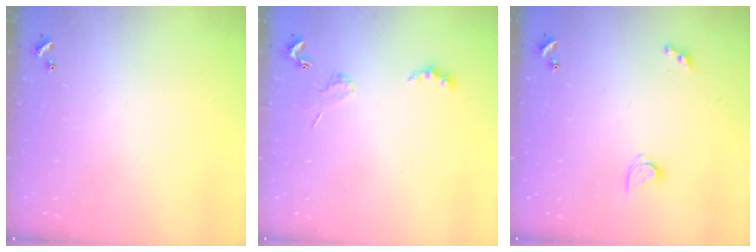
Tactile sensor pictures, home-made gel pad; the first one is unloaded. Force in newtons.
{"total": 2.0, "press": 1.9, "slide": 0.4}
{"total": 2.8, "press": 2.8, "slide": 0.3}